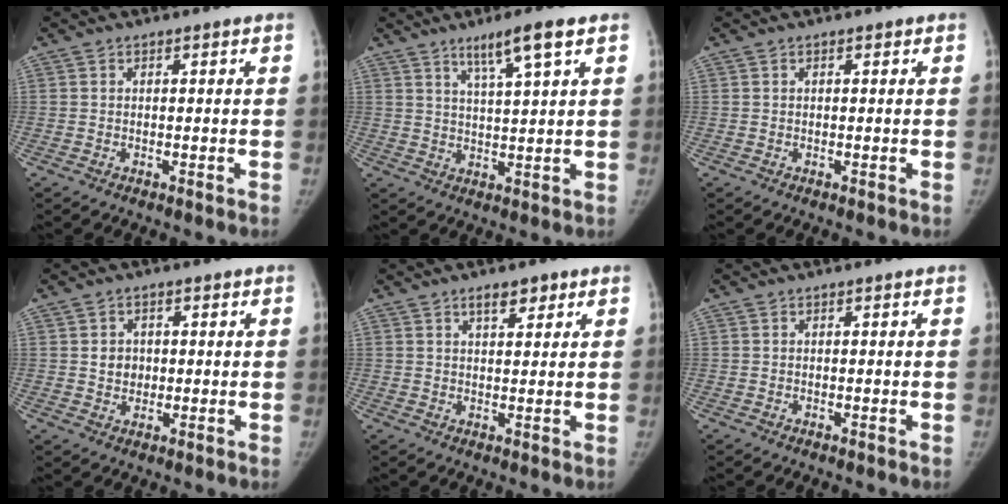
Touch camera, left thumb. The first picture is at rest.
{"total": 7.0, "force": [4.3, 0.1, 5.5], "torque": [-0.102, -0.021, 0.078]}
{"total": 0.0}
{"total": 3.5, "force": [0.4, 3.1, 1.5], "torque": [-0.004, 0.000, 0.009]}
{"total": 3.9, "force": [2.5, 1.7, 2.5], "torque": [-0.024, -0.013, 0.038]}
{"total": 0.0}